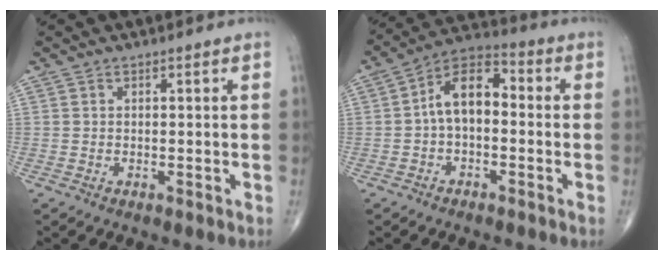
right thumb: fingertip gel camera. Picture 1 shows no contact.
{"total": 9.5, "force": [-0.5, 5.6, 7.6], "torque": [-0.114, 0.037, -0.025]}